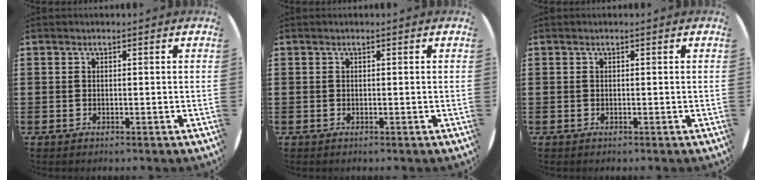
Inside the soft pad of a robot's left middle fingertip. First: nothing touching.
{"total": 0.0}
{"total": 0.0}